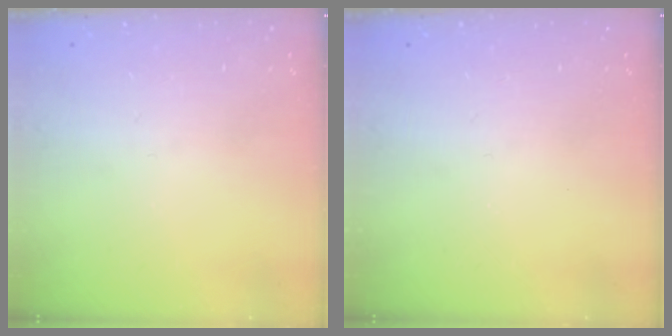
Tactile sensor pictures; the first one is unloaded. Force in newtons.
{"total": 0.0}